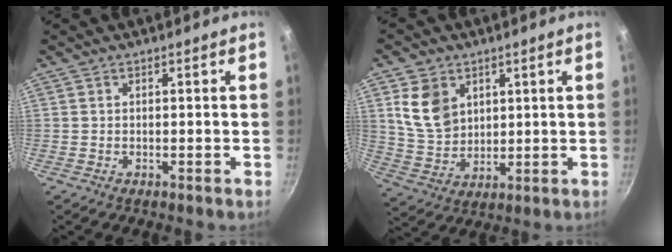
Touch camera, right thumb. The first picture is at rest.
{"total": 10.0, "force": [3.6, 7.7, 5.3], "torque": [-0.074, -0.020, 0.080]}